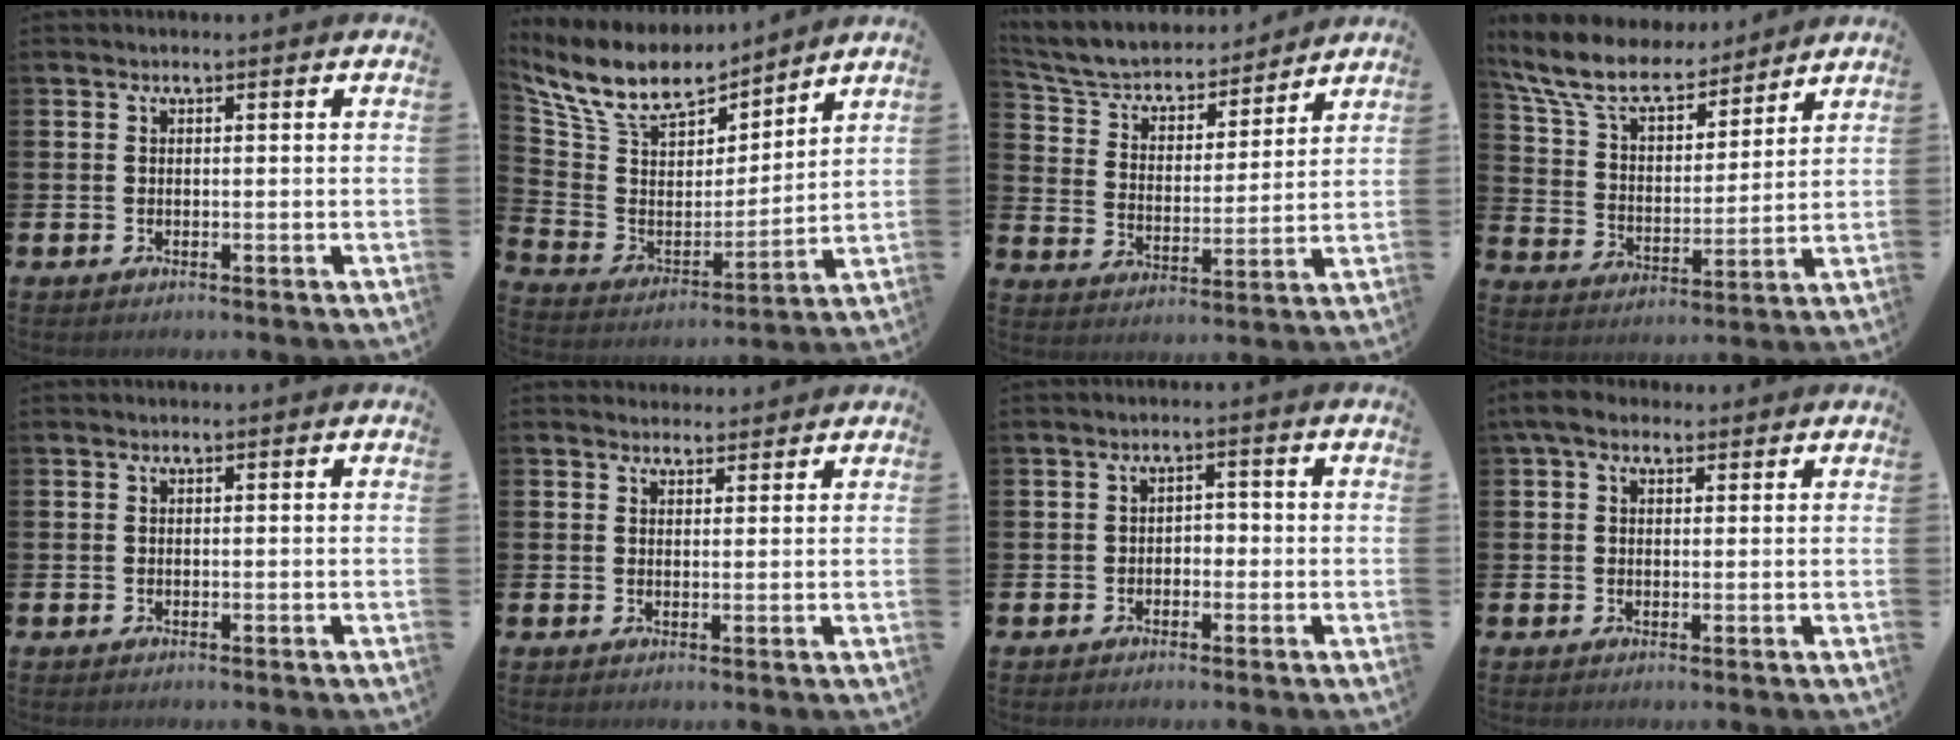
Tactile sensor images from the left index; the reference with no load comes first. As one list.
[{"total": 11.4, "force": [9.9, 4.4, 3.5], "torque": [-0.127, -0.055, 0.181]}, {"total": 6.5, "force": [6.1, 2.0, 1.2], "torque": [-0.063, -0.044, 0.105]}, {"total": 10.1, "force": [8.8, 3.4, 3.6], "torque": [-0.117, -0.048, 0.159]}, {"total": 0.0}, {"total": 2.4, "force": [2.3, 0.7, -0.2], "torque": [0.007, -0.009, 0.041]}, {"total": 1.6, "force": [-1.1, 1.0, 0.5], "torque": [-0.020, 0.010, -0.024]}, {"total": 3.4, "force": [2.4, 2.0, 1.5], "torque": [-0.030, 0.005, 0.042]}]